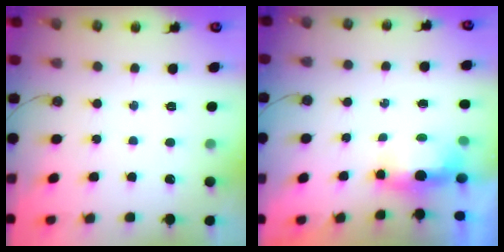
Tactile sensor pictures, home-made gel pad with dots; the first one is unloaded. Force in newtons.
{"total": 10.6, "press": 6.1, "slide": 8.7}